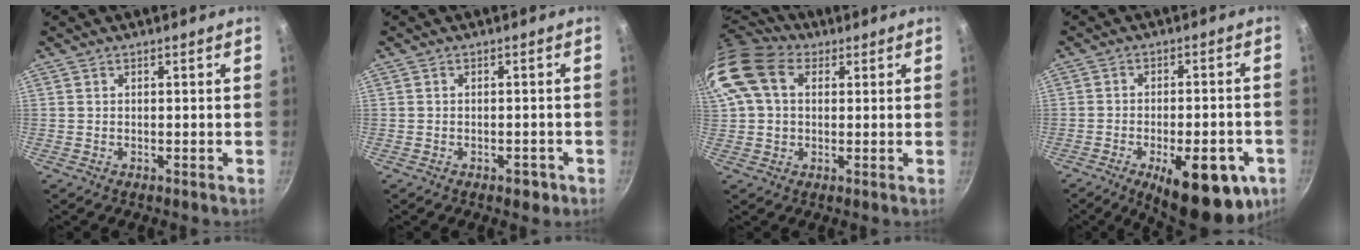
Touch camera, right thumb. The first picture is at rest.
{"total": 2.6, "force": [-1.4, 1.5, 1.6], "torque": [-0.010, 0.017, -0.008]}
{"total": 16.0, "force": [4.3, 11.4, 10.4], "torque": [-0.217, 0.024, 0.068]}
{"total": 17.8, "force": [-7.5, 7.3, 14.4], "torque": [-0.155, 0.013, -0.092]}